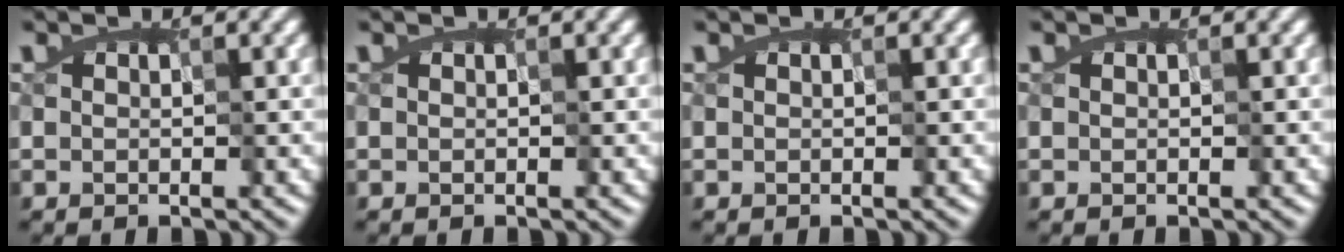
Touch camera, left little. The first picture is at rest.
{"total": 0.0}
{"total": 0.0}
{"total": 0.0}